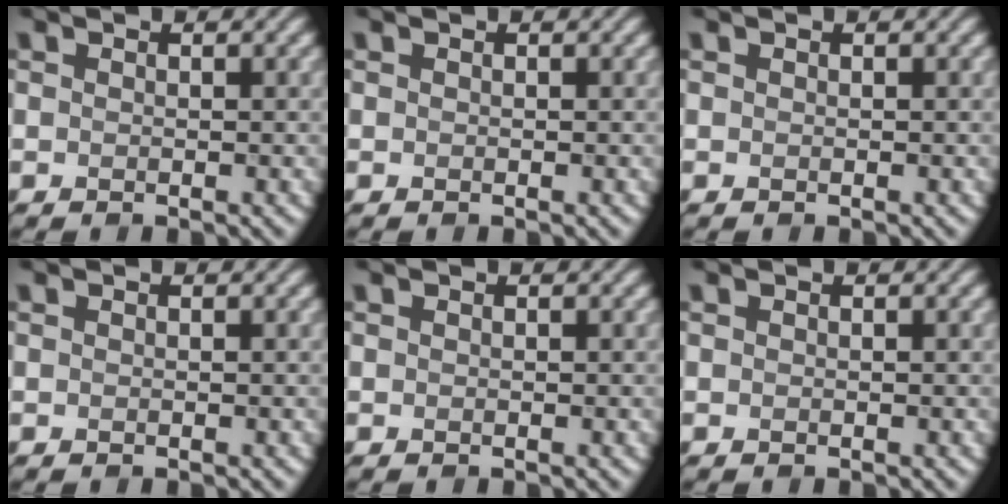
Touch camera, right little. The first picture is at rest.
{"total": 0.0}
{"total": 0.0}
{"total": 0.0}
{"total": 0.0}
{"total": 0.0}